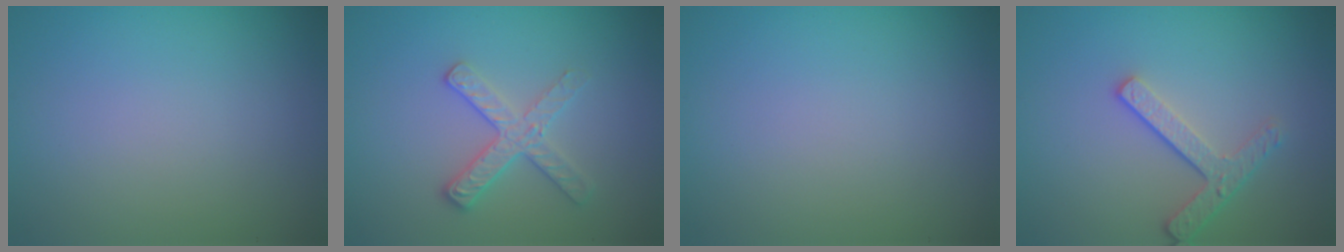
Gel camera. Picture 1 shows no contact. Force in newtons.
{"total": 2.6, "press": 2.4, "slide": 0.9}
{"total": 0.0}
{"total": 2.9, "press": 2.4, "slide": 1.6}